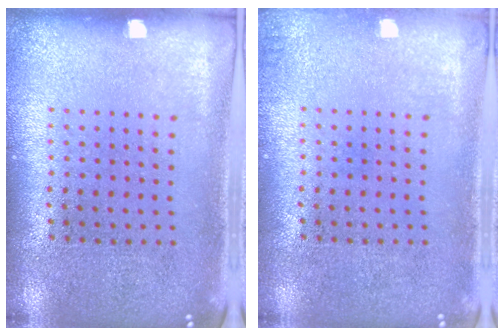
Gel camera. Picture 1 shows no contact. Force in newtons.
{"total": 0.8, "press": 0.8, "slide": 0.0}